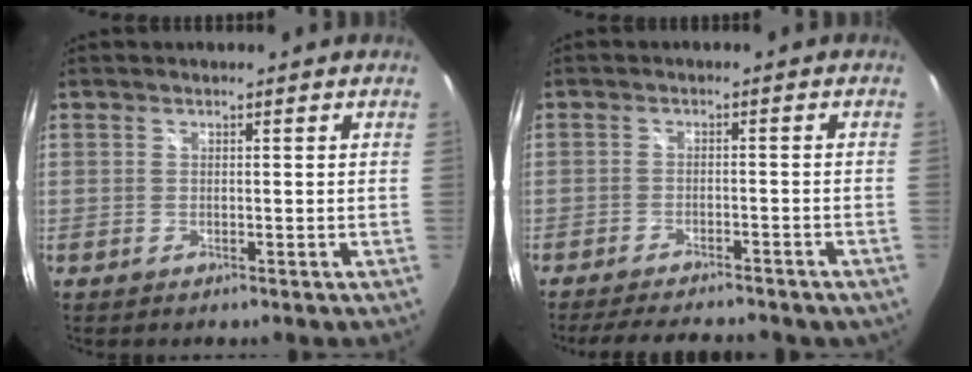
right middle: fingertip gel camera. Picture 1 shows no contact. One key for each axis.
{"total": 12.4, "fx": -10.4, "fy": 3.3, "fz": 5.9, "tx": -0.118, "ty": -0.019, "tz": -0.146}